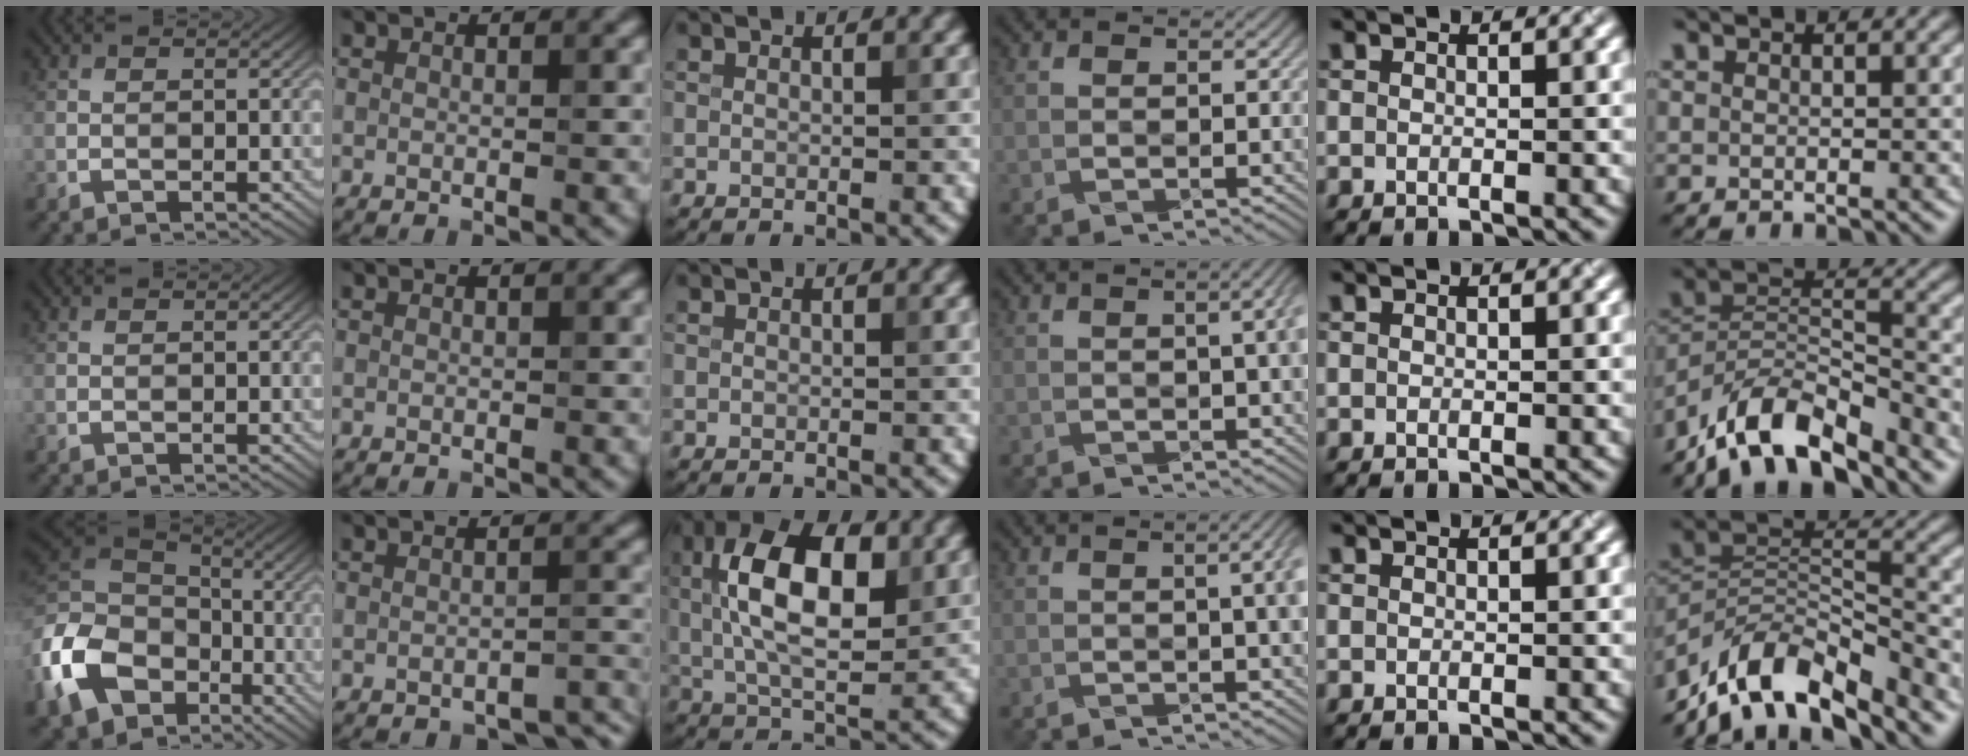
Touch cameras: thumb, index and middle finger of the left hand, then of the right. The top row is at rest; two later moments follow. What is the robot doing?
{"motion": "wrap", "object": "ribbon"}